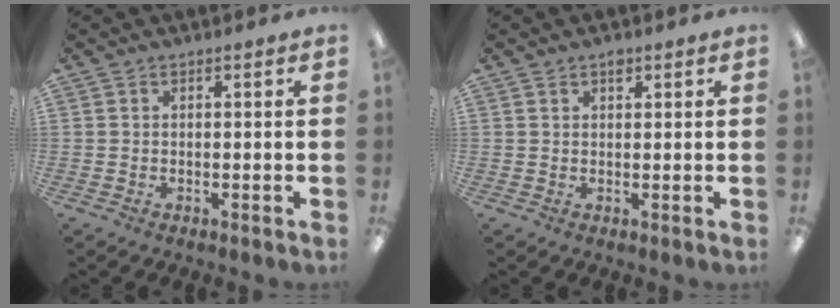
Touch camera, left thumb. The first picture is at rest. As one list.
[{"total": 1.6, "force": [1.2, 0.8, 0.7], "torque": [0.002, -0.005, 0.018]}]